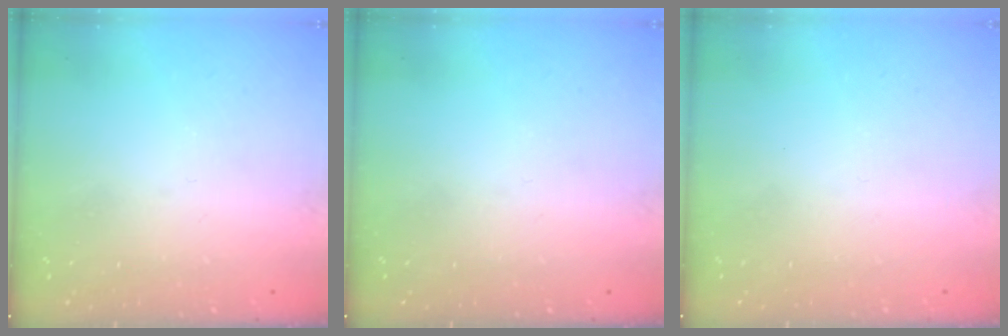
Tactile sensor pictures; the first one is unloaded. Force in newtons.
{"total": 0.0}
{"total": 1.7, "press": 1.7, "slide": 0.1}